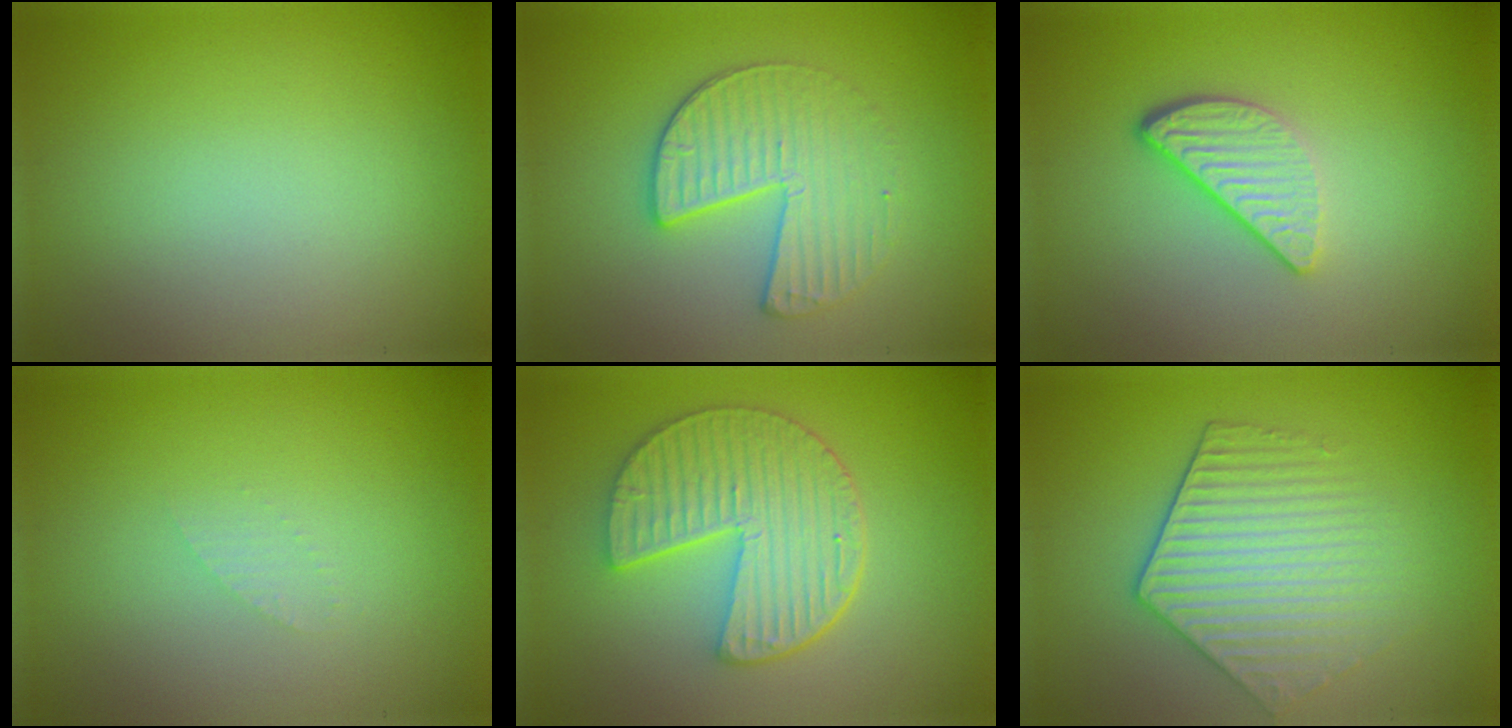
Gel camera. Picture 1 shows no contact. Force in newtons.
{"total": 3.5, "press": 3.3, "slide": 1.2}
{"total": 3.3, "press": 2.6, "slide": 2.0}
{"total": 0.7, "press": 0.7, "slide": 0.1}
{"total": 6.0, "press": 4.8, "slide": 3.6}
{"total": 4.4, "press": 3.8, "slide": 2.3}